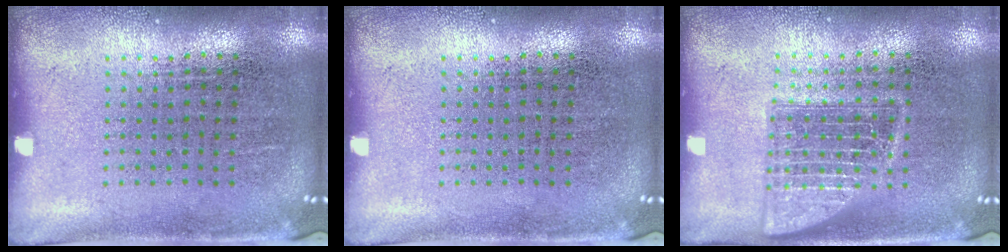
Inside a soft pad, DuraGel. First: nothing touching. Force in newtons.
{"total": 0.0}
{"total": 1.8, "press": 1.7, "slide": 0.3}